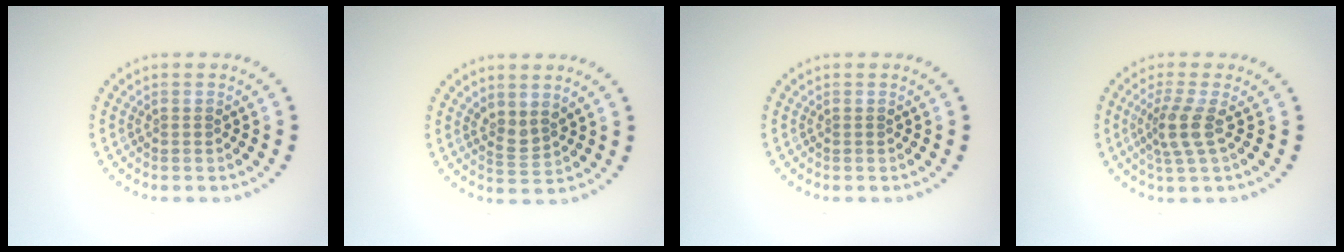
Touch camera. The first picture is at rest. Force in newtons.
{"total": 1.9, "press": 1.5, "slide": 1.2}
{"total": 0.0}
{"total": 2.6, "press": 1.9, "slide": 1.7}